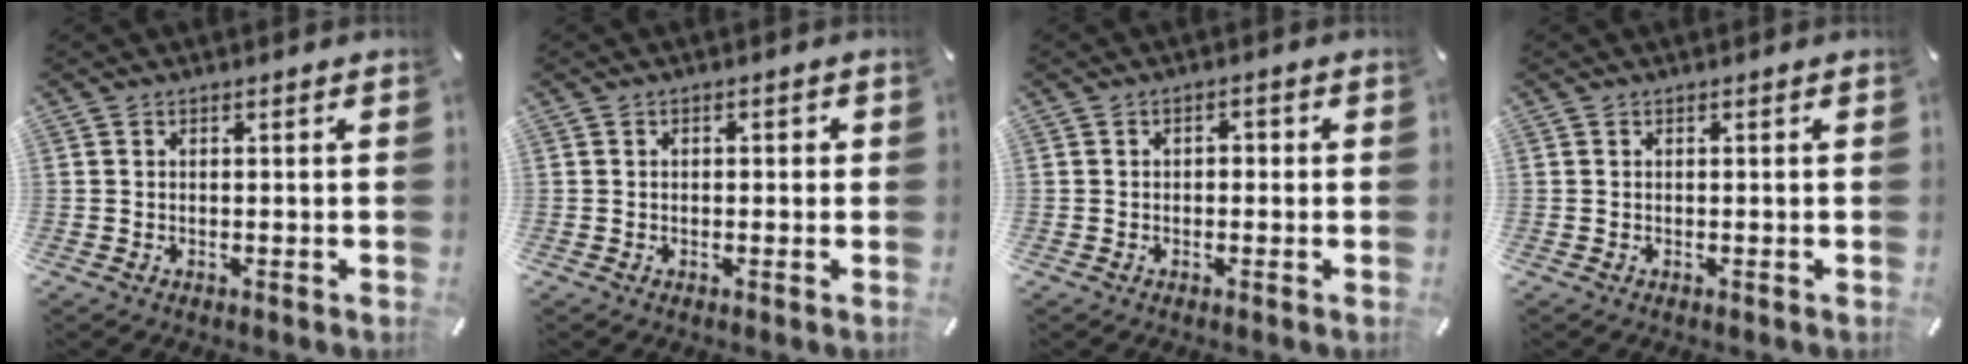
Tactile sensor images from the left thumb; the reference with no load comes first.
{"total": 1.1, "force": [-0.2, 0.8, 0.7], "torque": [-0.014, 0.006, -0.007]}
{"total": 1.6, "force": [-0.7, 1.1, 0.9], "torque": [-0.018, 0.009, -0.018]}
{"total": 0.0}